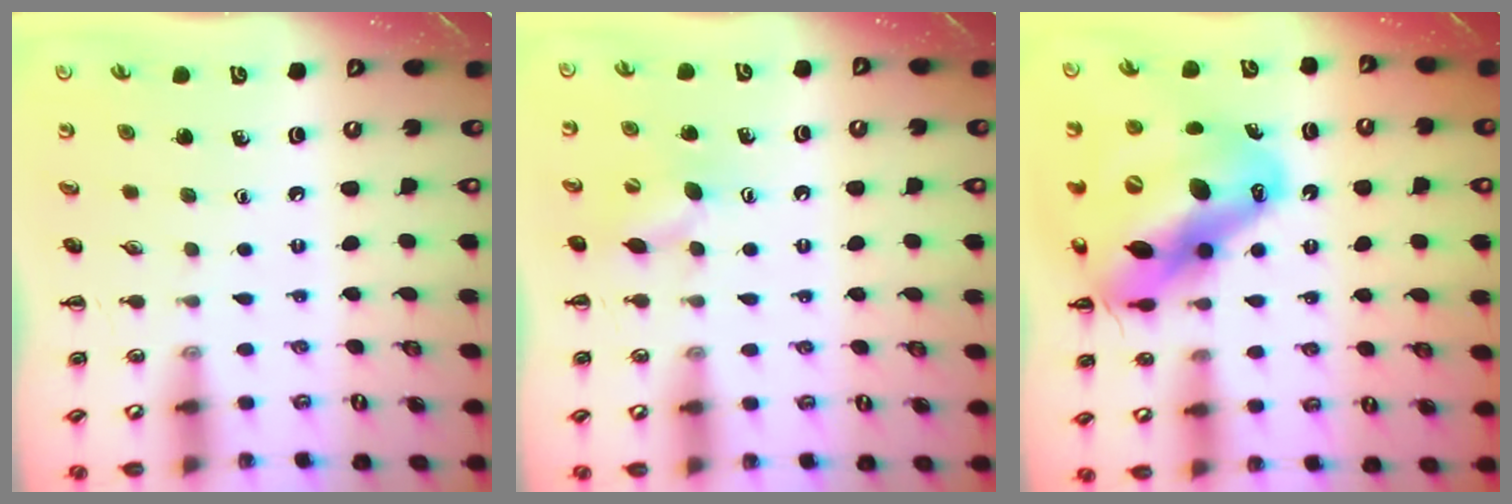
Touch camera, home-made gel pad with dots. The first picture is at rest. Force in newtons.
{"total": 6.4, "press": 6.2, "slide": 1.3}
{"total": 22.3, "press": 21.4, "slide": 6.3}